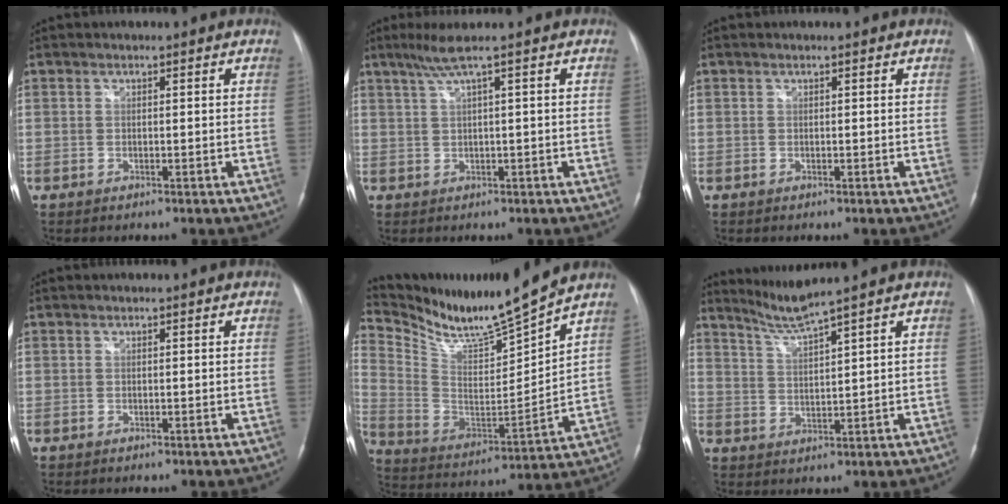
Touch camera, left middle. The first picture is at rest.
{"total": 3.3, "force": [1.7, -1.0, 2.6], "torque": [-0.063, 0.007, 0.040]}
{"total": 0.0}
{"total": 0.0}
{"total": 14.9, "force": [13.7, -1.2, 5.6], "torque": [-0.122, -0.038, 0.252]}
{"total": 4.7, "force": [4.0, -2.0, 1.1], "torque": [-0.032, -0.019, 0.087]}